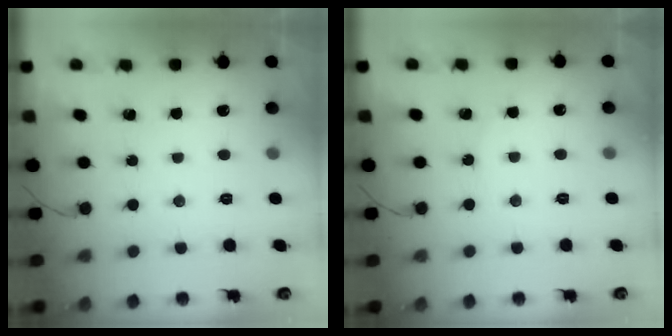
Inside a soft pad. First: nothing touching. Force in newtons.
{"total": 3.7, "press": 2.9, "slide": 2.3}